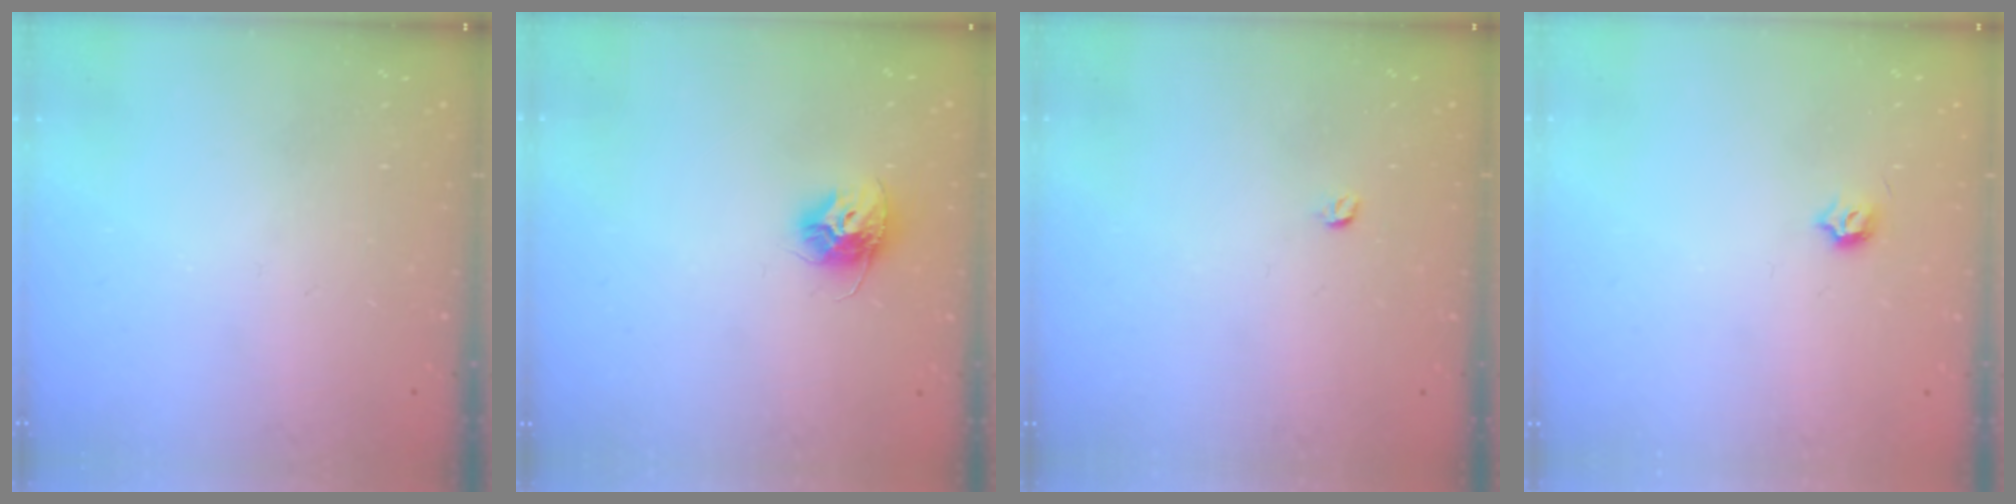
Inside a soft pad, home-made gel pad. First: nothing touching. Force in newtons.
{"total": 9.8, "press": 9.8, "slide": 0.3}
{"total": 3.0, "press": 2.9, "slide": 0.4}
{"total": 3.9, "press": 3.9, "slide": 0.6}